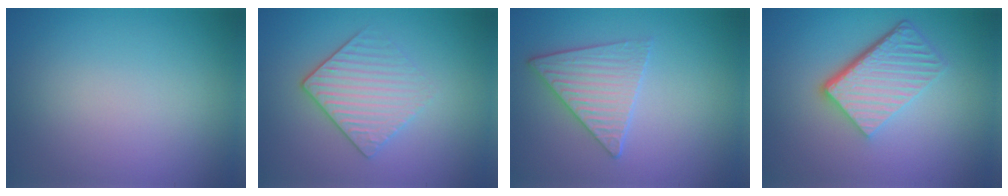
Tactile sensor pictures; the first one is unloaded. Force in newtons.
{"total": 3.7, "press": 3.3, "slide": 1.7}
{"total": 3.4, "press": 3.4, "slide": 0.2}
{"total": 6.1, "press": 4.1, "slide": 4.5}